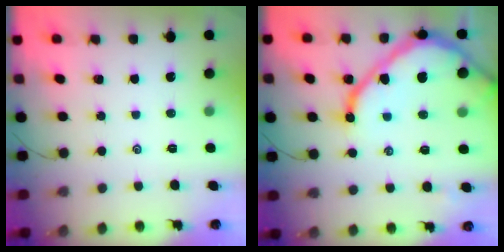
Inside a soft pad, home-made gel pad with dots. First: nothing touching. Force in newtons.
{"total": 15.4, "press": 15.3, "slide": 1.6}